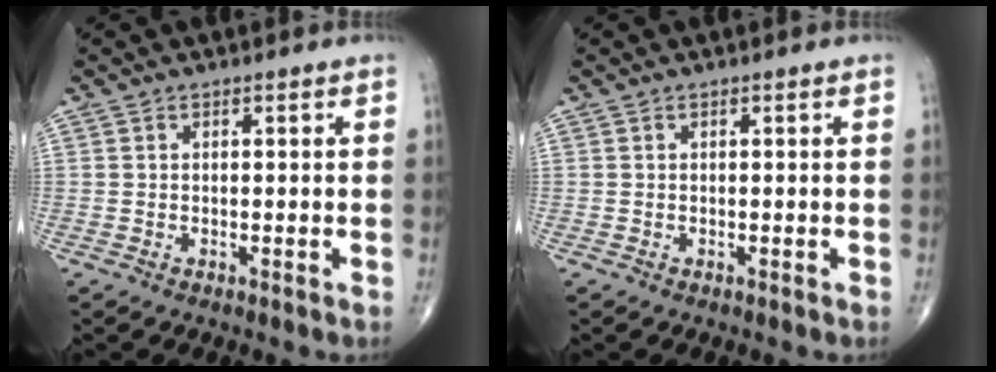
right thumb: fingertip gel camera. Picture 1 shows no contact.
{"total": 0.0}